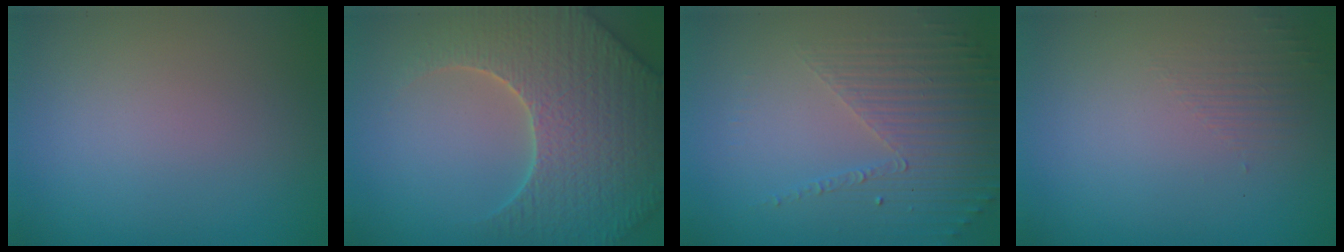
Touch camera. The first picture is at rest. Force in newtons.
{"total": 7.7, "press": 7.4, "slide": 2.2}
{"total": 4.8, "press": 3.2, "slide": 3.5}
{"total": 1.3, "press": 0.1, "slide": 1.3}